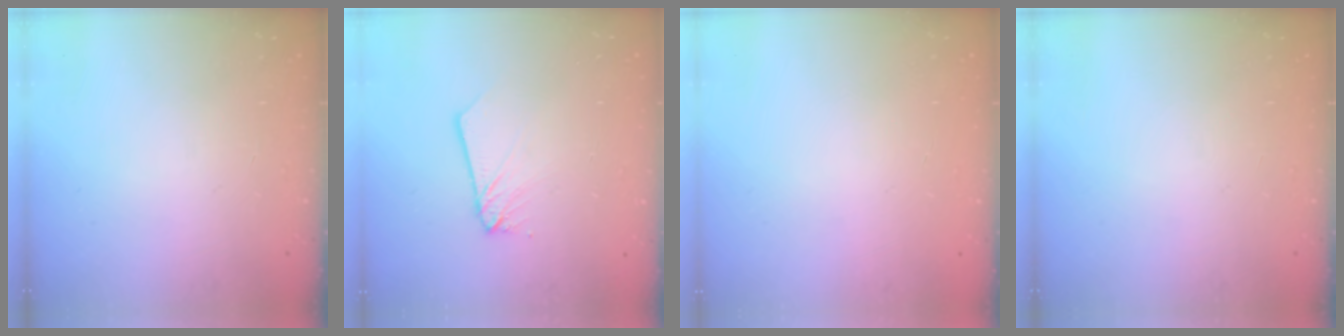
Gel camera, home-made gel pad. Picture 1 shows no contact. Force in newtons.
{"total": 2.5, "press": 2.5, "slide": 0.1}
{"total": 0.0}
{"total": 0.0}